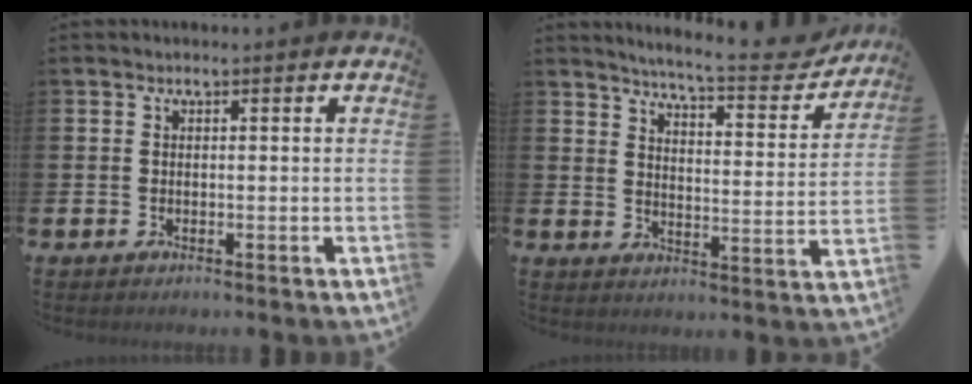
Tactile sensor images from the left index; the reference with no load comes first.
{"total": 6.9, "force": [6.6, 0.6, 2.1], "torque": [-0.055, -0.048, 0.108]}